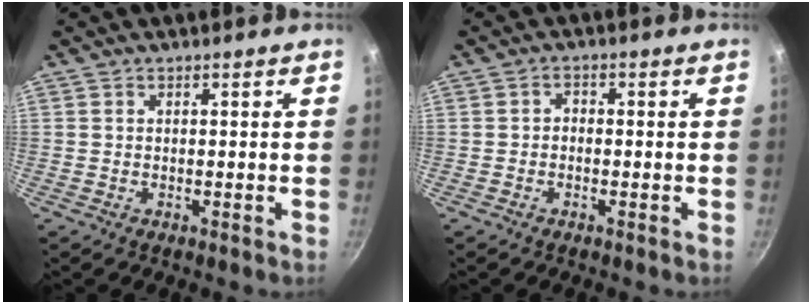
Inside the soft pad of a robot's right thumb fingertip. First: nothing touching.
{"total": 1.5, "force": [-0.5, 1.2, 0.8], "torque": [-0.011, 0.010, -0.010]}